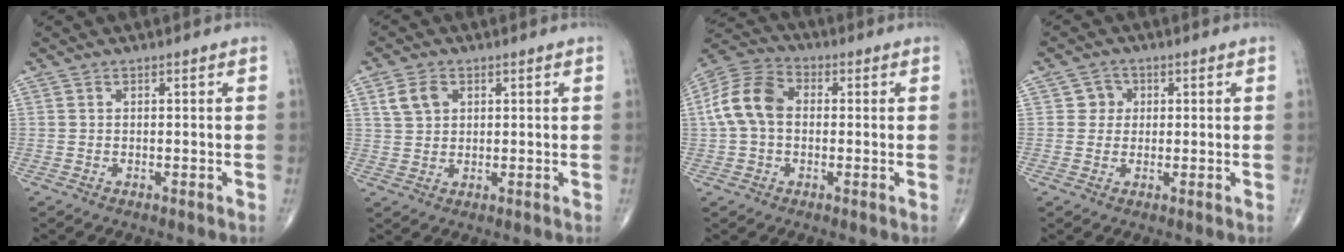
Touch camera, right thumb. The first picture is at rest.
{"total": 4.6, "force": [1.8, 3.3, 2.6], "torque": [-0.040, 0.000, 0.037]}
{"total": 11.1, "force": [0.4, 7.8, 7.9], "torque": [-0.158, 0.032, -0.003]}
{"total": 3.0, "force": [0.6, 2.9, 0.5], "torque": [0.014, 0.004, 0.002]}